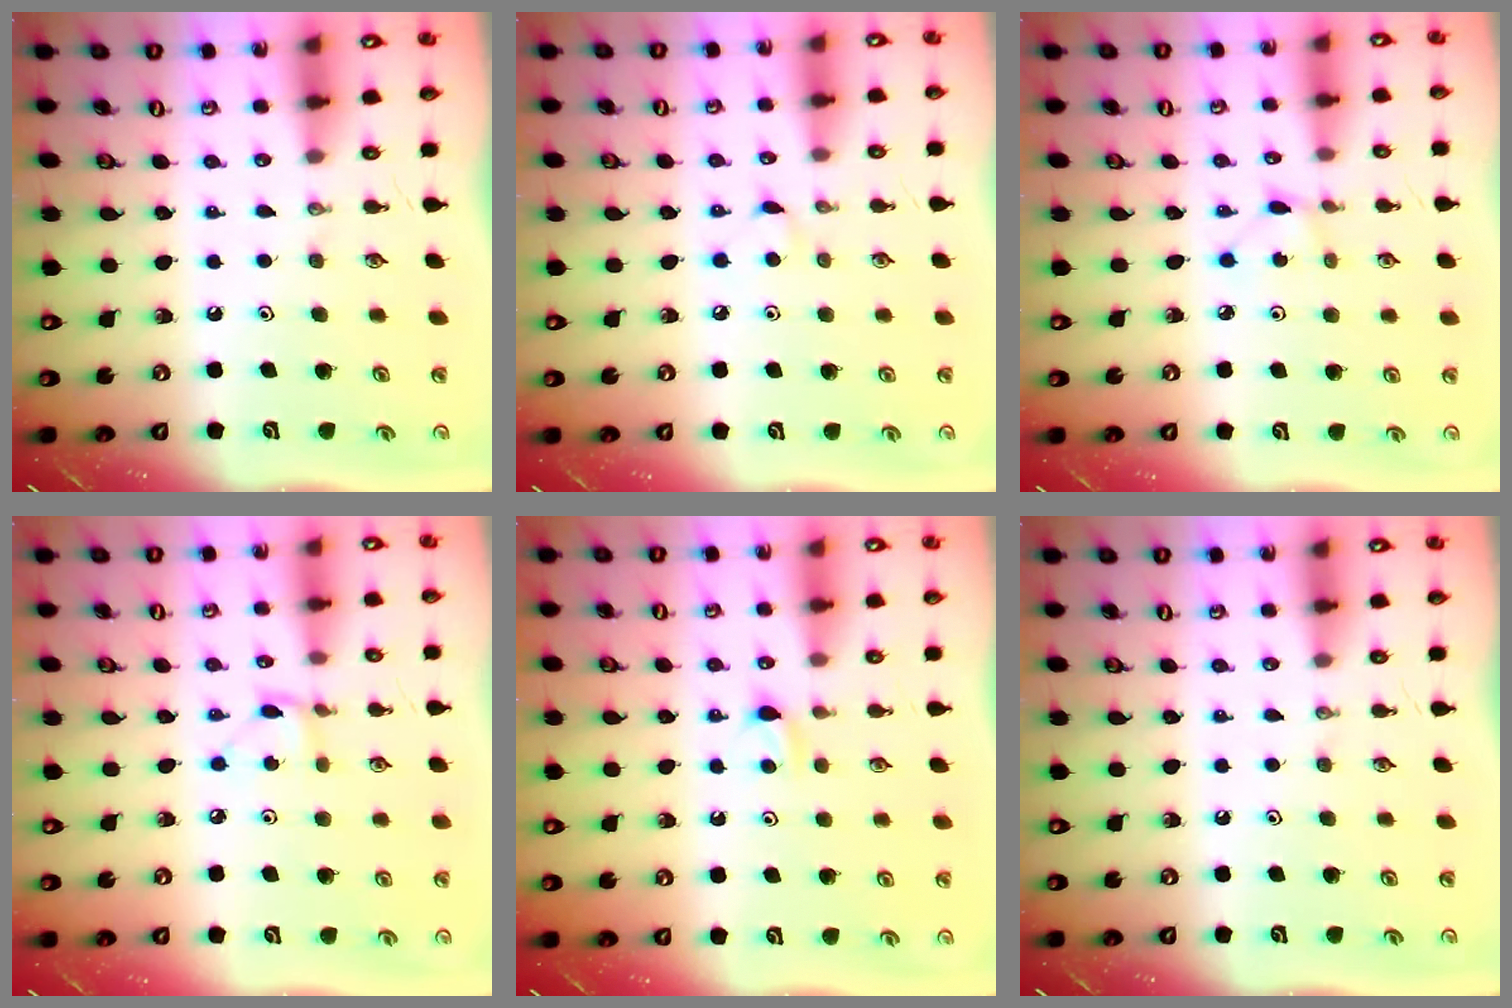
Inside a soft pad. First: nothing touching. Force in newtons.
{"total": 3.9, "press": 3.9, "slide": 0.5}
{"total": 1.1, "press": 1.1, "slide": 0.1}
{"total": 3.4, "press": 3.4, "slide": 0.3}
{"total": 3.3, "press": 3.3, "slide": 0.4}
{"total": 0.0}